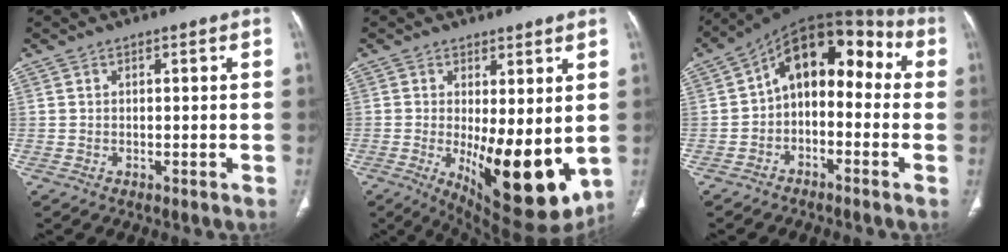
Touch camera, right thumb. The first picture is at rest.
{"total": 15.9, "force": [-1.9, 6.0, 14.6], "torque": [-0.208, -0.037, -0.006]}
{"total": 13.4, "force": [-0.5, 8.7, 10.2], "torque": [-0.109, 0.062, -0.026]}